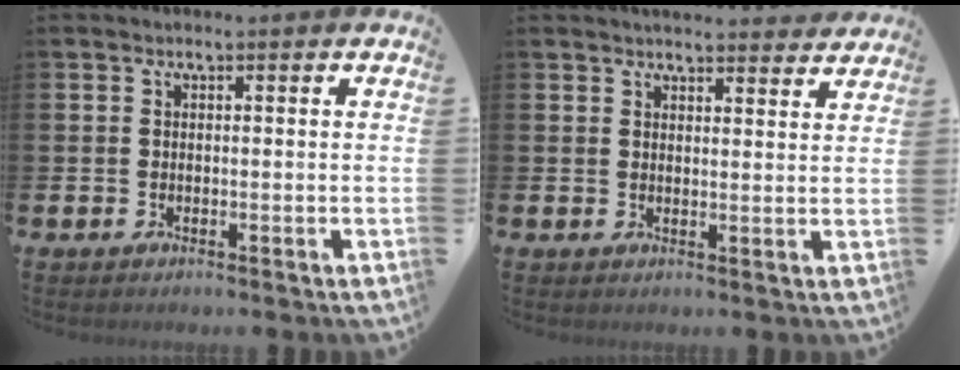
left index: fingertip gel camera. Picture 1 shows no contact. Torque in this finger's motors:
{"motor_torque": [0.79, -0.81, 0.39, 0.08]}